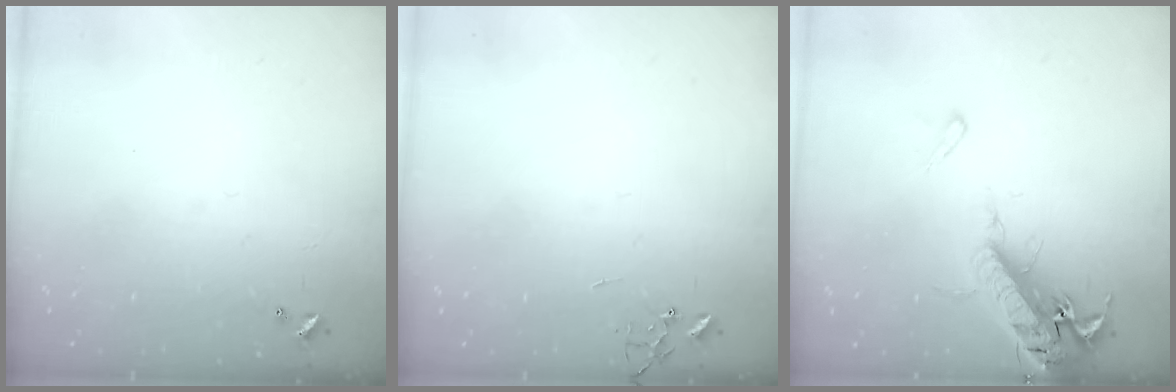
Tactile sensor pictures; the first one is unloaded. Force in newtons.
{"total": 0.0}
{"total": 17.4, "press": 16.9, "slide": 4.1}